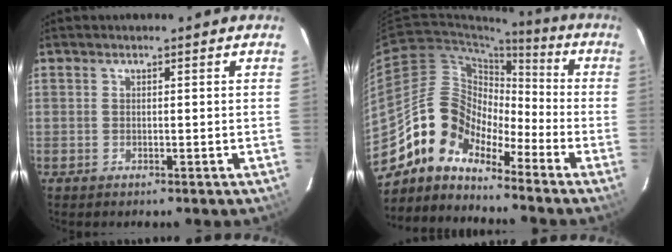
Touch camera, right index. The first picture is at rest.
{"total": 10.8, "force": [-8.4, 6.0, 3.3], "torque": [-0.055, 0.035, -0.178]}